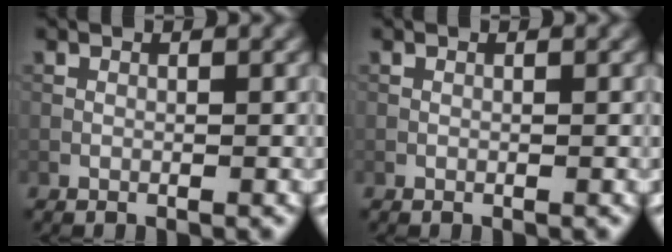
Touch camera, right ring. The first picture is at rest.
{"total": 0.0}